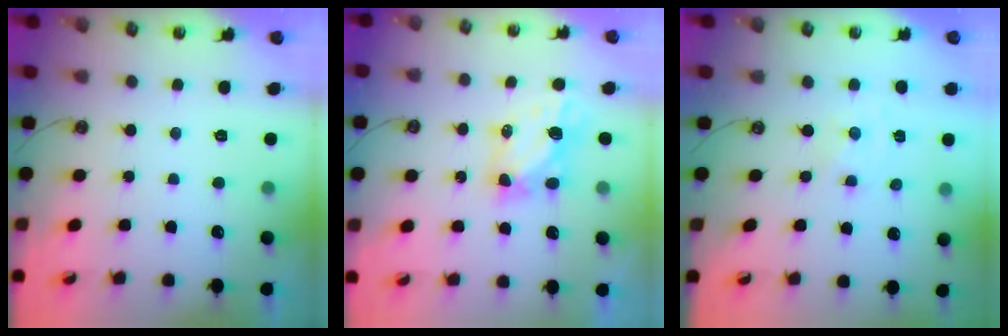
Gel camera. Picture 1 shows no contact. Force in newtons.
{"total": 5.5, "press": 5.5, "slide": 0.3}
{"total": 0.0}